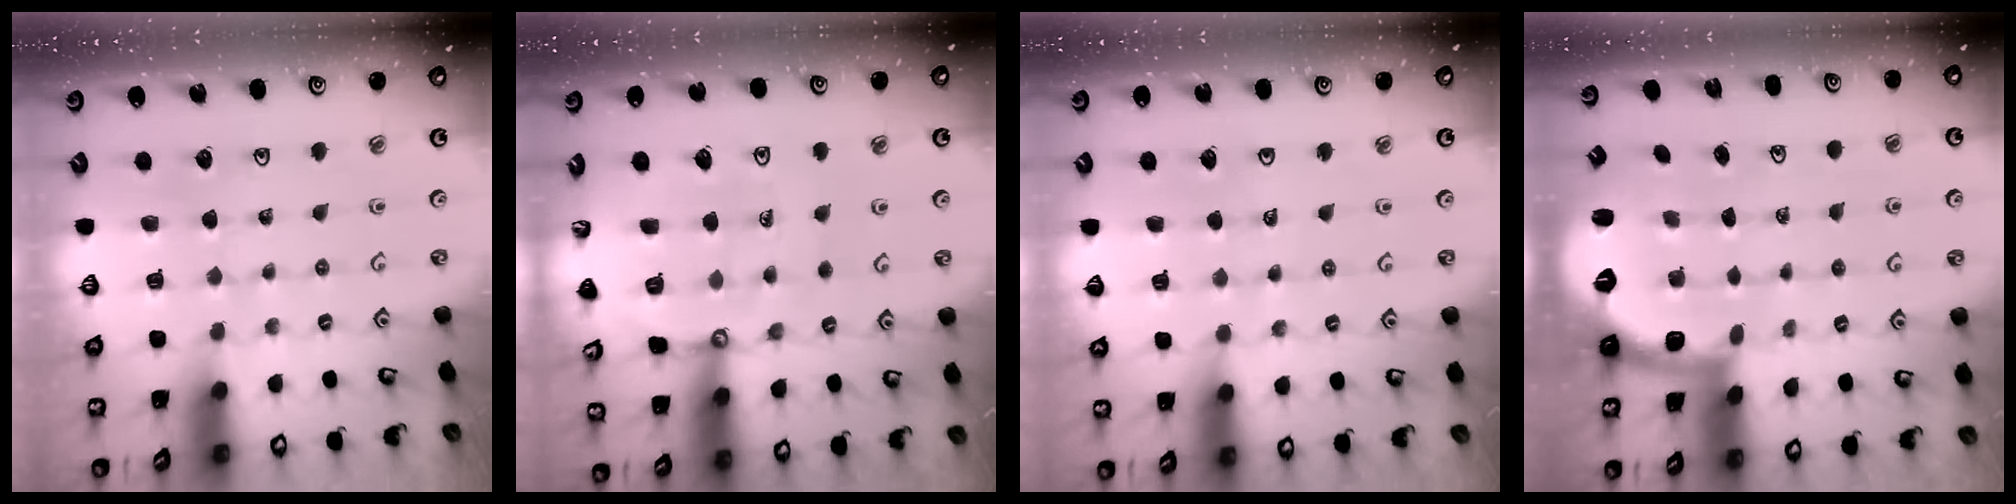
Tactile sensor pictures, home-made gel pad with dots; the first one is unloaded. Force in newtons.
{"total": 13.2, "press": 13.1, "slide": 1.7}
{"total": 1.9, "press": 1.9, "slide": 0.2}
{"total": 2.7, "press": 1.7, "slide": 2.1}